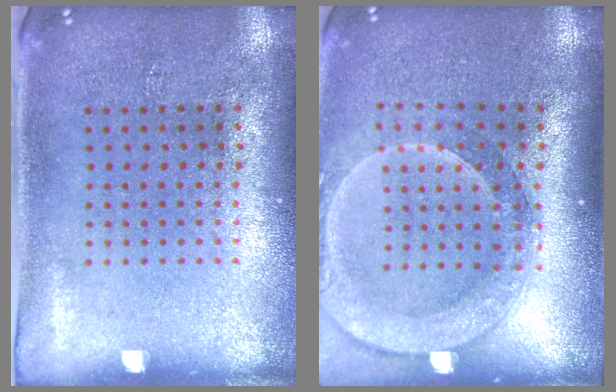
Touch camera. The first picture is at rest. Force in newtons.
{"total": 2.3, "press": 1.8, "slide": 1.4}